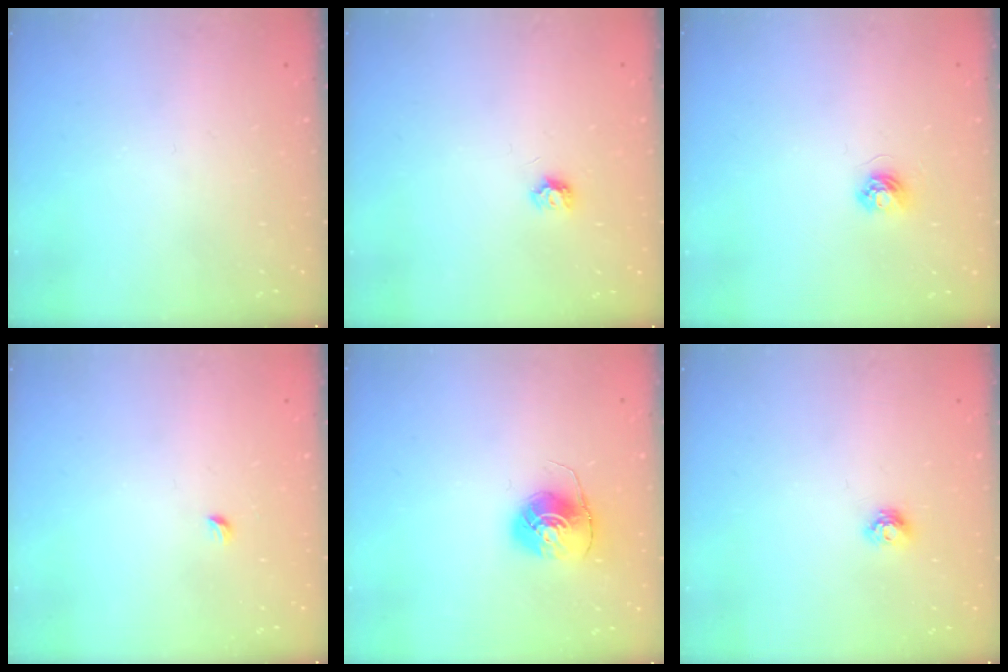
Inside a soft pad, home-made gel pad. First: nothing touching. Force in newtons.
{"total": 5.3, "press": 5.2, "slide": 0.4}
{"total": 4.0, "press": 4.0, "slide": 0.4}
{"total": 2.7, "press": 2.6, "slide": 0.6}
{"total": 7.9, "press": 7.9, "slide": 0.1}
{"total": 5.6, "press": 5.5, "slide": 0.7}